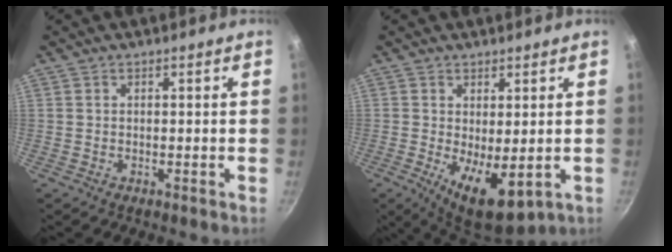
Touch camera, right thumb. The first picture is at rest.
{"total": 10.0, "force": [-2.2, 4.2, 8.8], "torque": [-0.125, -0.017, -0.013]}